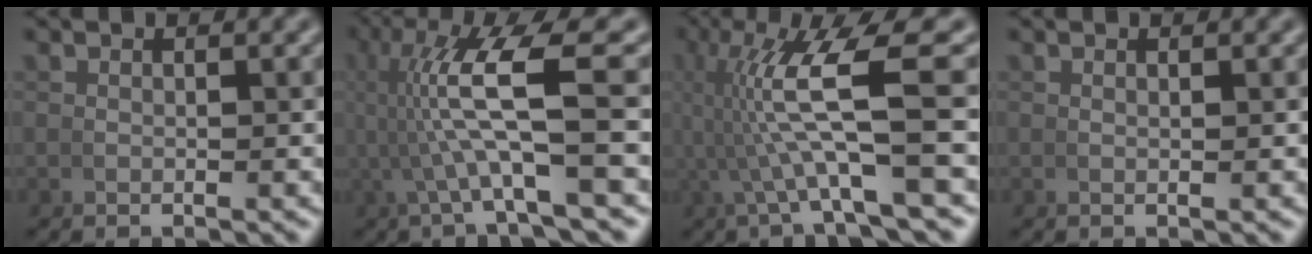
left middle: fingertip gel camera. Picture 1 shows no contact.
{"total": 6.9, "force": [1.3, 1.2, 6.7], "torque": [-0.127, 0.013, 0.017]}
{"total": 7.7, "force": [1.0, 1.4, 7.5], "torque": [-0.142, 0.010, 0.014]}
{"total": 0.0}